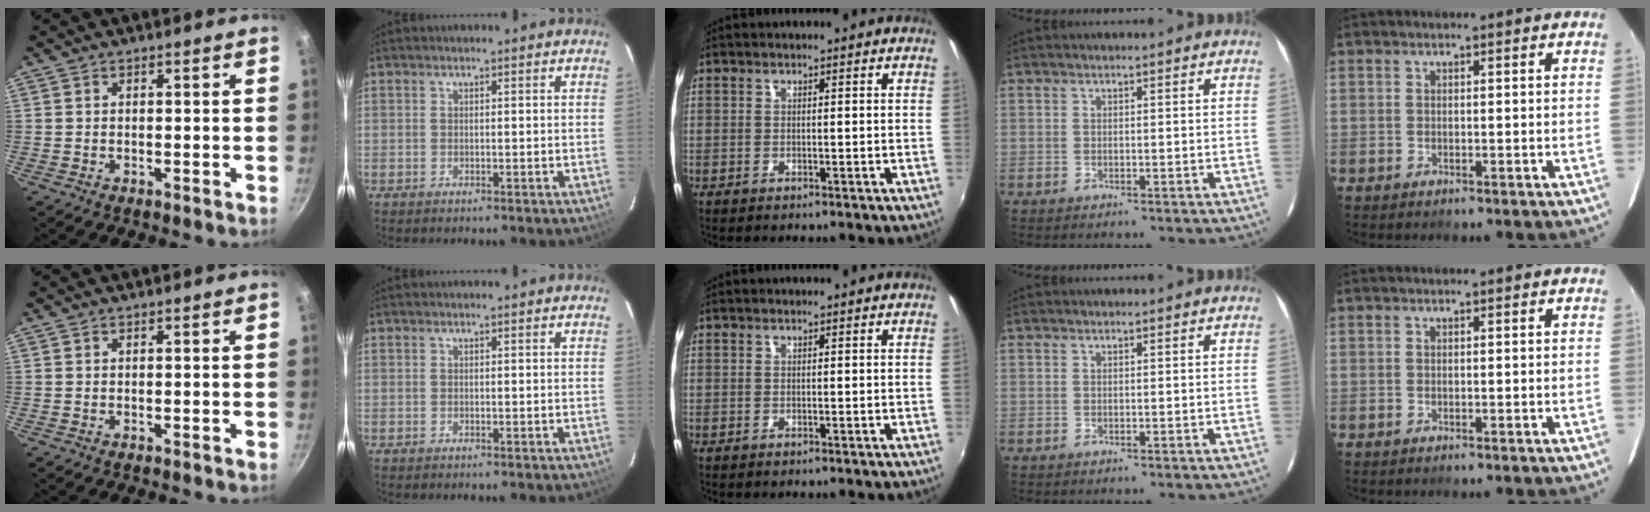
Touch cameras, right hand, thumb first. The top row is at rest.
{}